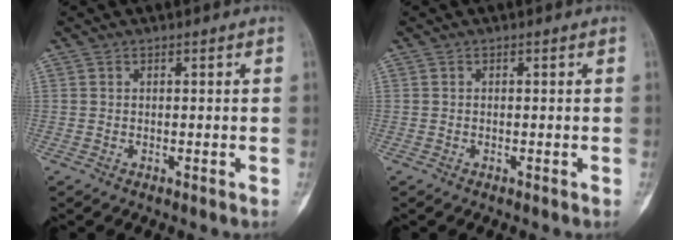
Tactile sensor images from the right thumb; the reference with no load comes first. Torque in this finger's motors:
{"motor_torque": [0.29, -0.64, 0.42, 0.04, -0.03]}